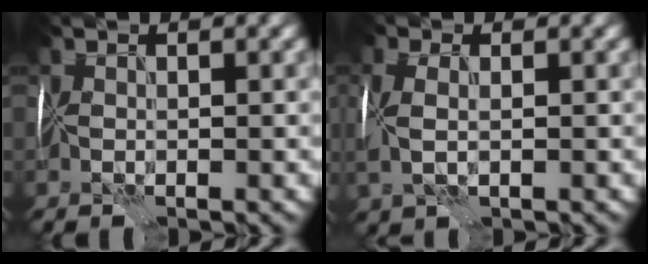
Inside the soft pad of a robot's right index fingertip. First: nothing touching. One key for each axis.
{"total": 3.9, "fx": 0.3, "fy": 2.5, "fz": 3.0, "tx": -0.068, "ty": 0.012, "tz": 0.012}